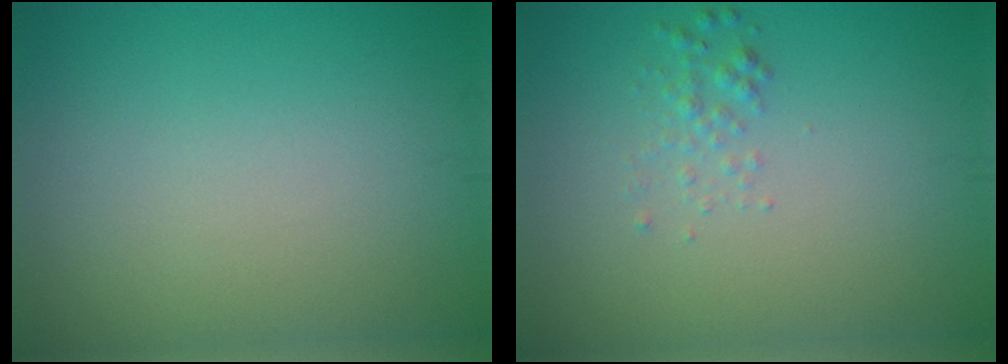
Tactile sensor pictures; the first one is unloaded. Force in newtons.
{"total": 1.1, "press": 1.1, "slide": 0.0}